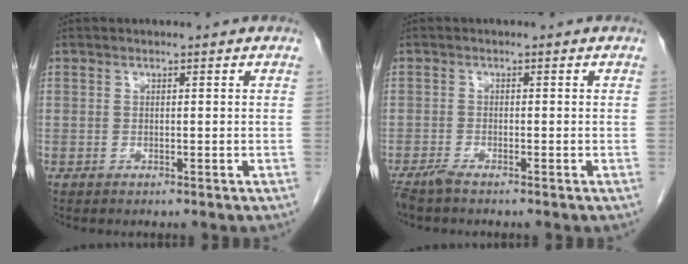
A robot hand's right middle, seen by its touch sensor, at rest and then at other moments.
{"total": 1.9, "force": [-1.6, 0.0, 1.0], "torque": [-0.027, -0.006, -0.034]}